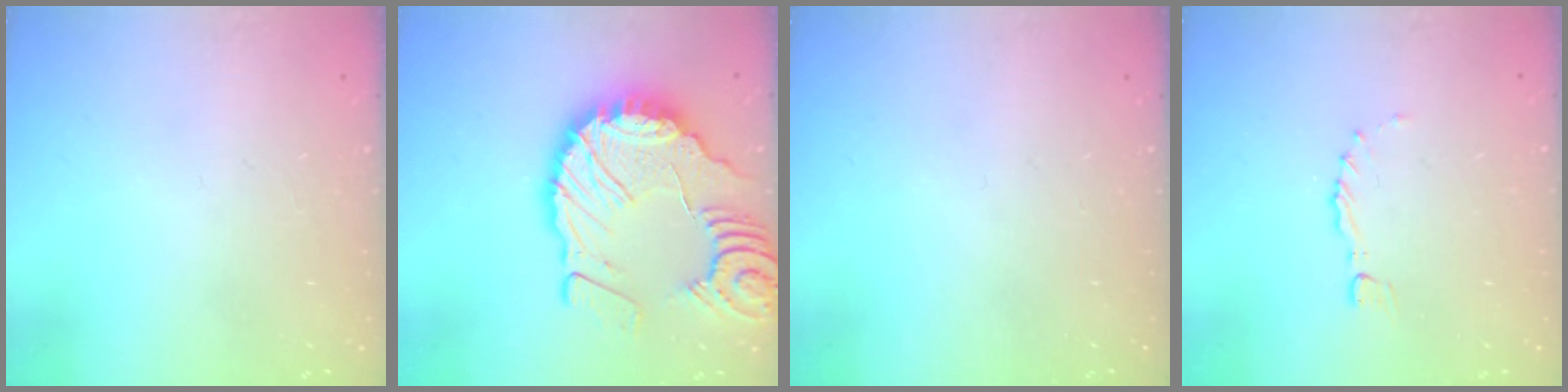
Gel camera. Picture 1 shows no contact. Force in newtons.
{"total": 20.2, "press": 20.1, "slide": 2.5}
{"total": 0.0}
{"total": 0.0}